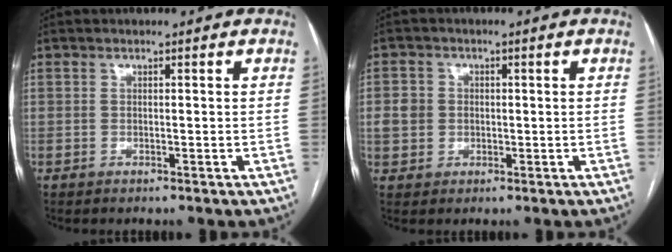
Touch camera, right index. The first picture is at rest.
{"total": 4.0, "force": [0.1, 3.8, 1.3], "torque": [-0.027, 0.013, 0.006]}